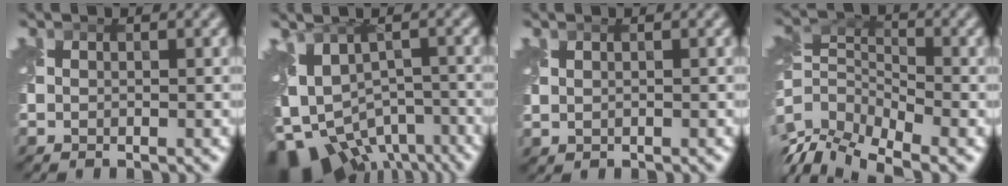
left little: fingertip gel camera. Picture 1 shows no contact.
{"total": 11.0, "force": [-6.6, 6.7, 5.7], "torque": [-0.107, -0.020, -0.080]}
{"total": 0.6, "force": [0.4, 0.4, 0.3], "torque": [-0.010, -0.002, 0.012]}
{"total": 8.1, "force": [-4.5, 4.3, 5.2], "torque": [-0.101, -0.007, -0.092]}